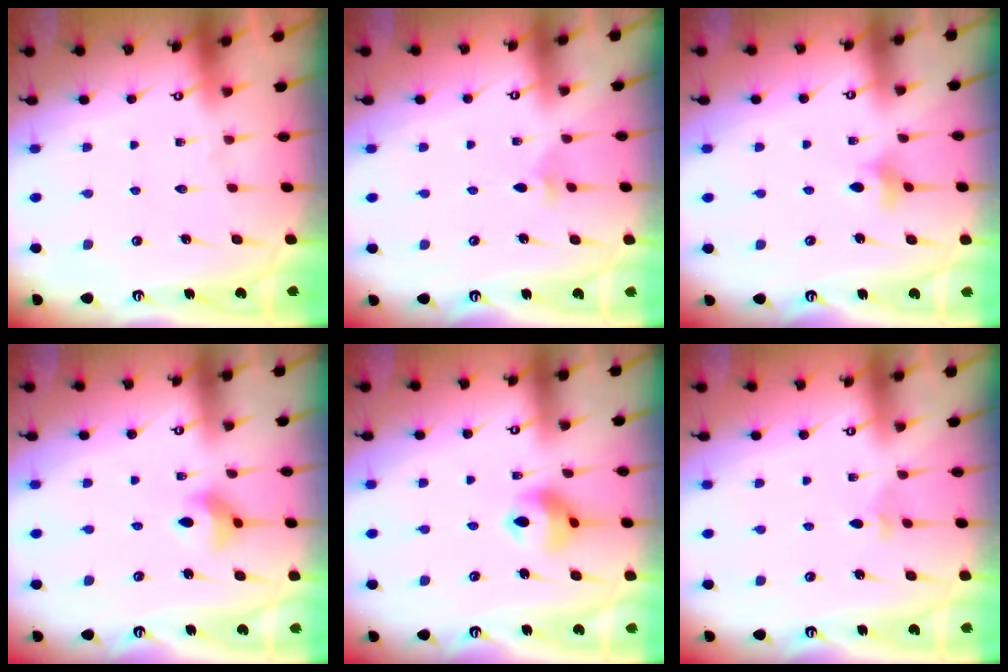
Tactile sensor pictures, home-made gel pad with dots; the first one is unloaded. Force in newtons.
{"total": 2.3, "press": 2.3, "slide": 0.6}
{"total": 4.5, "press": 4.4, "slide": 0.8}
{"total": 6.6, "press": 6.5, "slide": 0.9}
{"total": 9.7, "press": 9.7, "slide": 1.3}
{"total": 2.0, "press": 2.0, "slide": 0.5}